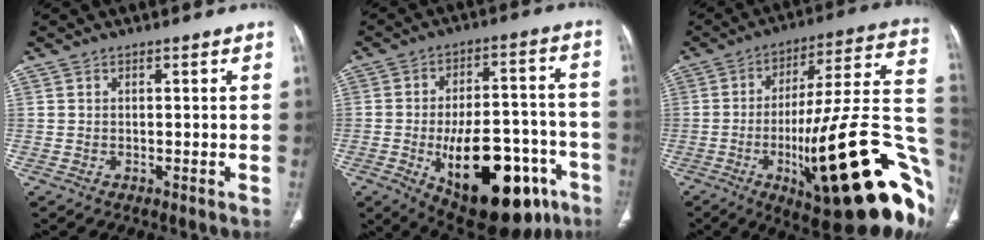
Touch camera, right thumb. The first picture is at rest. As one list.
[{"total": 25.8, "force": [-10.1, 12.4, 20.2], "torque": [-0.252, 0.035, -0.126]}, {"total": 35.6, "force": [-10.5, 8.4, 33.0], "torque": [-0.388, 0.036, -0.151]}]